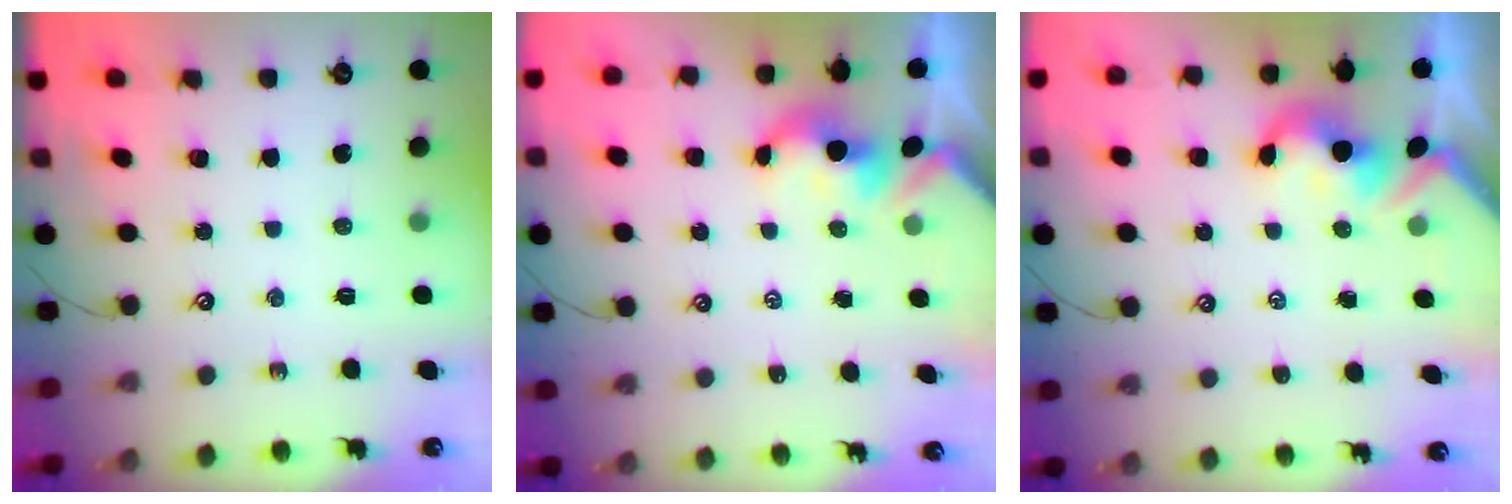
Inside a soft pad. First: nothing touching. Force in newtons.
{"total": 1.7, "press": 1.6, "slide": 0.3}
{"total": 2.2, "press": 2.1, "slide": 0.5}